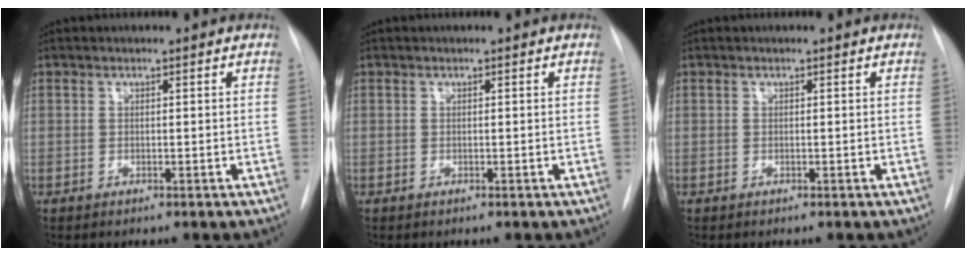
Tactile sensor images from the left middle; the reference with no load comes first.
{"total": 0.0}
{"total": 0.0}